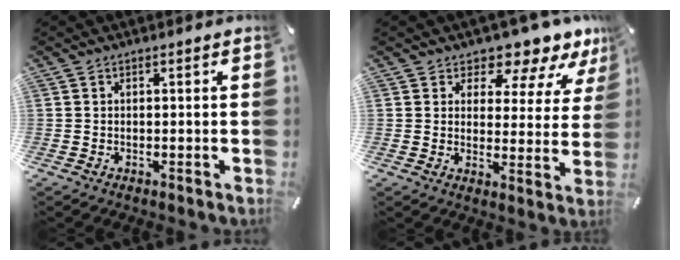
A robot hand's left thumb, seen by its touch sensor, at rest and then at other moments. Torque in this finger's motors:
{"motor_torque": [0.66, 0.10, 0.24, 0.14, 0.07]}